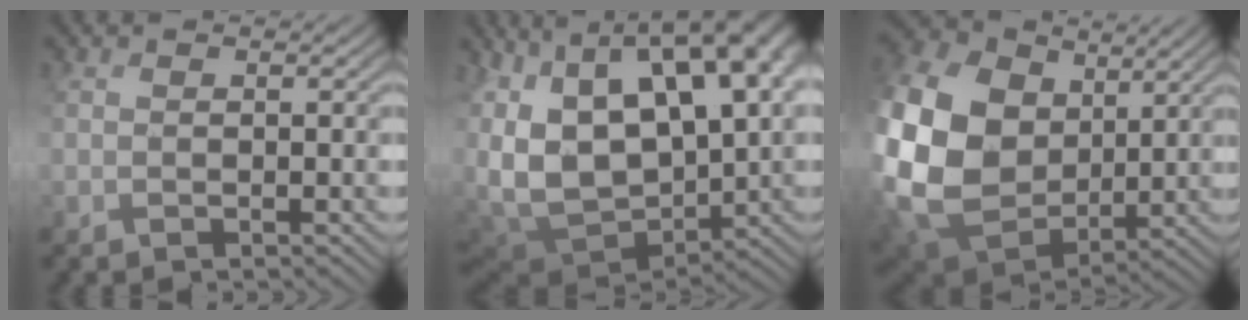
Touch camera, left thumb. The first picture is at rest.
{"total": 19.8, "force": [6.0, 11.1, 15.2], "torque": [-0.315, 0.031, 0.148]}
{"total": 18.9, "force": [3.5, 15.1, 10.7], "torque": [-0.320, 0.000, 0.088]}